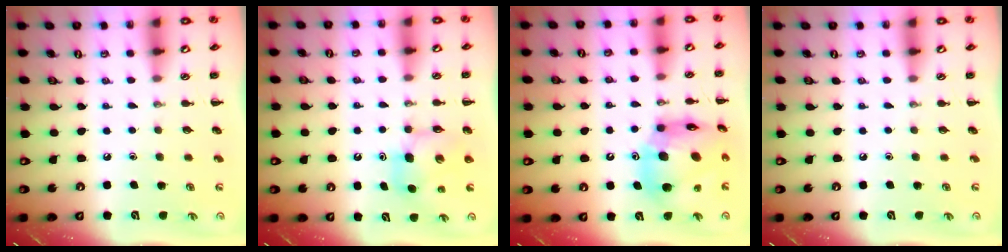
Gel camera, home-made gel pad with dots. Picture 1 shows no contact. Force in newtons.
{"total": 8.1, "press": 8.0, "slide": 1.1}
{"total": 17.1, "press": 16.3, "slide": 5.0}
{"total": 0.0}